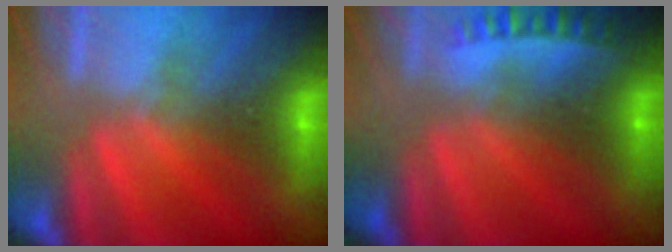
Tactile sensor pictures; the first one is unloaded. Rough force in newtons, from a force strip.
{"total": 2.4}